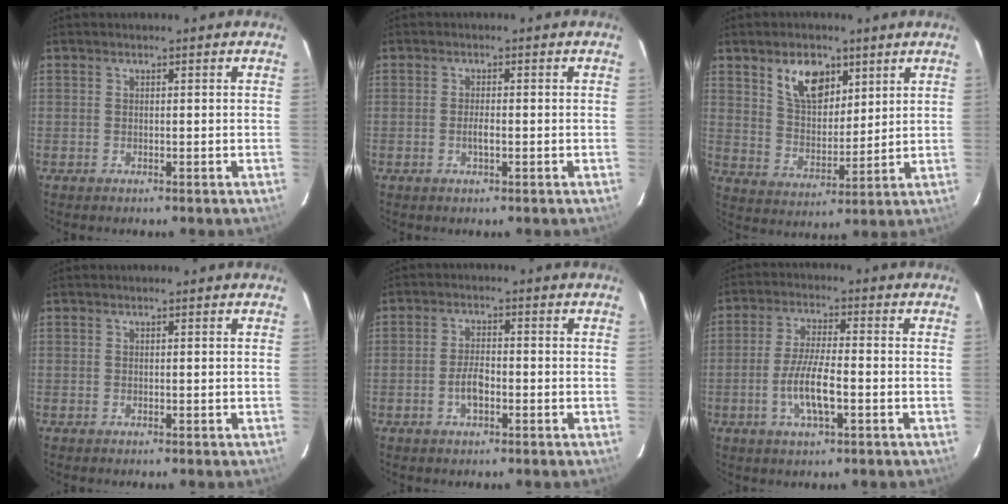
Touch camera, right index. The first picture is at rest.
{"total": 1.7, "force": [-0.6, 0.4, 1.6], "torque": [-0.031, -0.002, -0.011]}
{"total": 9.8, "force": [5.5, 5.6, 5.9], "torque": [-0.099, 0.009, 0.107]}
{"total": 0.0}
{"total": 4.0, "force": [-1.5, 1.8, 3.2], "torque": [-0.067, 0.004, -0.027]}
{"total": 7.9, "force": [-2.6, 1.8, 7.2], "torque": [-0.146, -0.005, -0.050]}